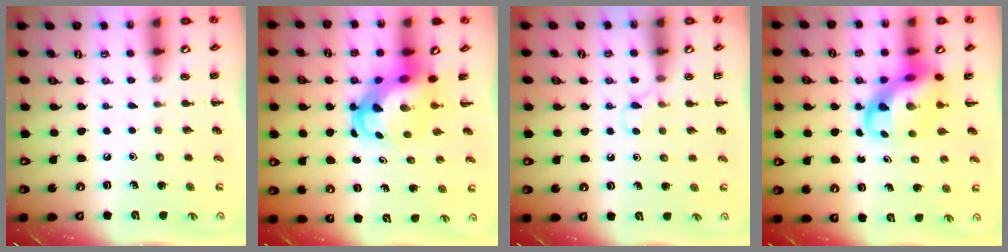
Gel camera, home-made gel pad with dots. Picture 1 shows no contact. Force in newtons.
{"total": 5.9, "press": 5.6, "slide": 1.7}
{"total": 2.6, "press": 2.4, "slide": 0.9}
{"total": 9.2, "press": 8.9, "slide": 2.5}